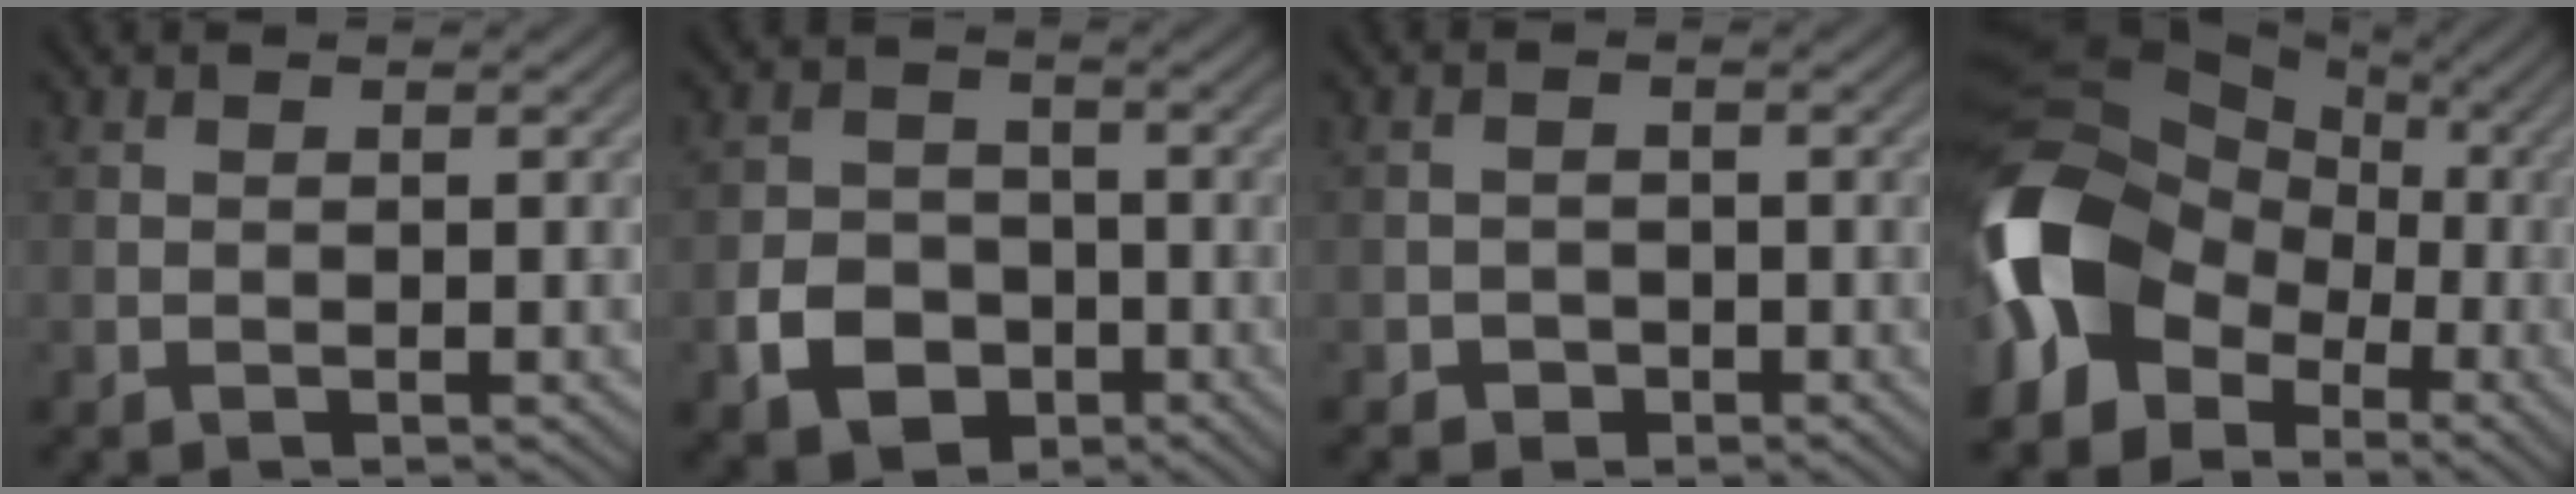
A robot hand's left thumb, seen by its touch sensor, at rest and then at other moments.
{"total": 6.1, "force": [-2.6, 4.7, 2.9], "torque": [-0.057, -0.007, -0.053]}
{"total": 1.6, "force": [-1.0, 1.2, 0.4], "torque": [-0.001, 0.001, -0.021]}
{"total": 16.3, "force": [-4.2, 12.2, 9.9], "torque": [-0.233, -0.015, -0.094]}